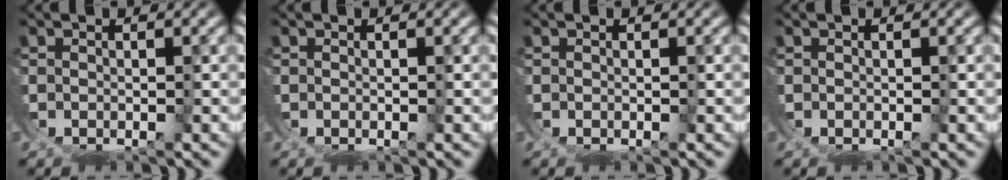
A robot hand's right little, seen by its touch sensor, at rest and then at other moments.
{"total": 0.0}
{"total": 0.0}
{"total": 0.0}